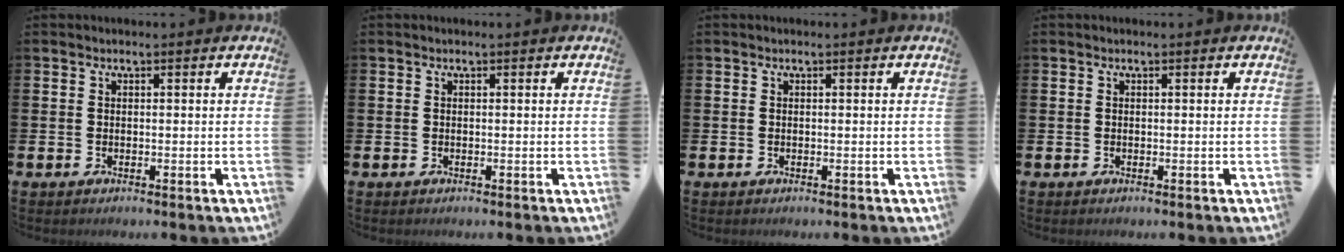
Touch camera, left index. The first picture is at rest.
{"total": 0.0}
{"total": 0.0}
{"total": 0.0}